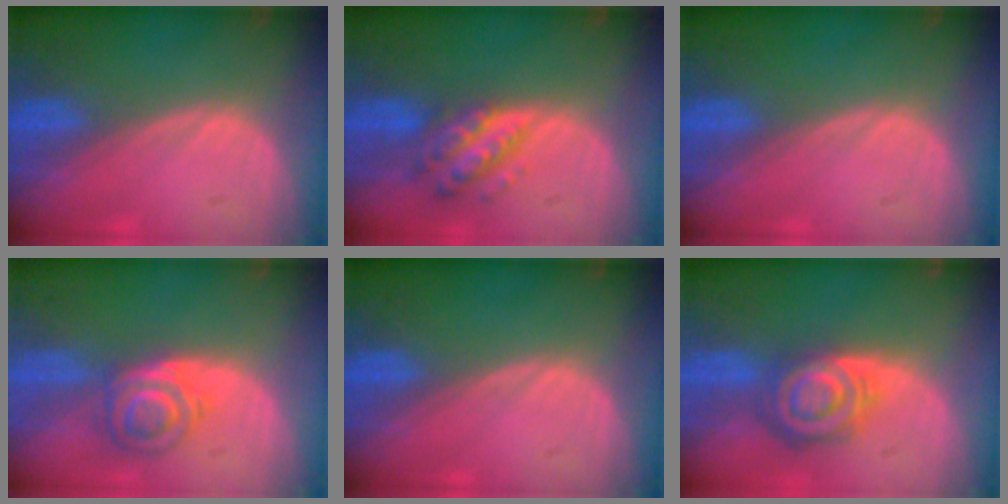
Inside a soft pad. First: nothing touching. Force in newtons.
{"total": 6.3, "press": 5.7, "slide": 2.6}
{"total": 0.0}
{"total": 6.0, "press": 5.5, "slide": 2.2}
{"total": 0.0}
{"total": 7.9, "press": 7.0, "slide": 3.8}